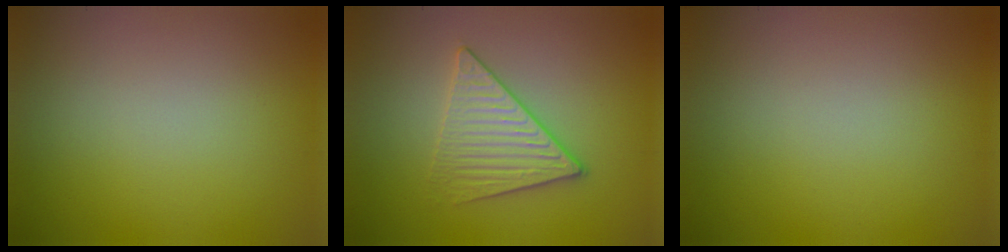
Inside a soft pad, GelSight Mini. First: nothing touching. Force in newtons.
{"total": 3.4, "press": 3.2, "slide": 1.1}
{"total": 0.0}